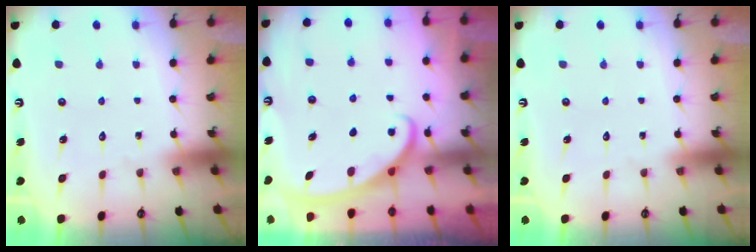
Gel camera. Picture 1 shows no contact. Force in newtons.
{"total": 3.0, "press": 3.0, "slide": 0.4}
{"total": 0.0}